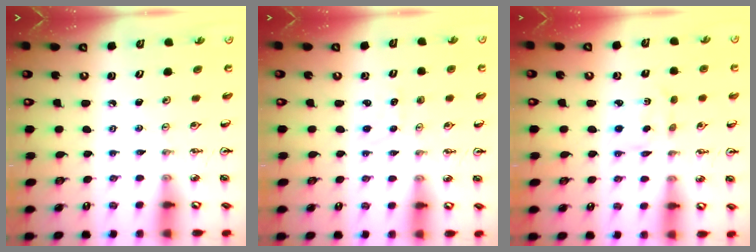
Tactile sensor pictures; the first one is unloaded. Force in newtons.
{"total": 2.2, "press": 2.2, "slide": 0.3}
{"total": 2.3, "press": 2.1, "slide": 0.7}